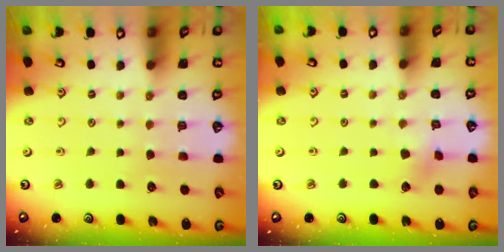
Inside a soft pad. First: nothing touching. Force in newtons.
{"total": 3.2, "press": 3.1, "slide": 0.8}